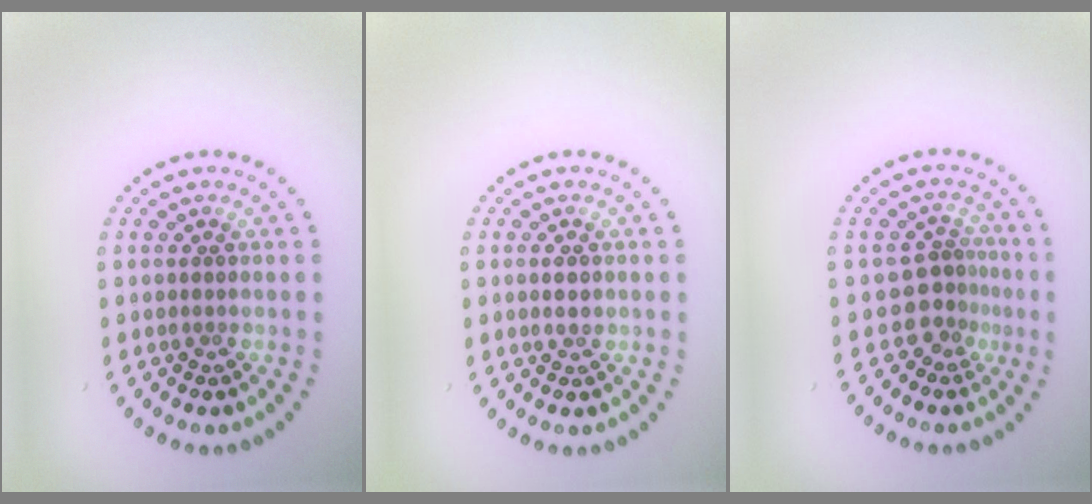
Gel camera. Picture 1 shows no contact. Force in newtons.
{"total": 0.8, "press": 0.8, "slide": 0.2}
{"total": 2.7, "press": 1.8, "slide": 2.0}